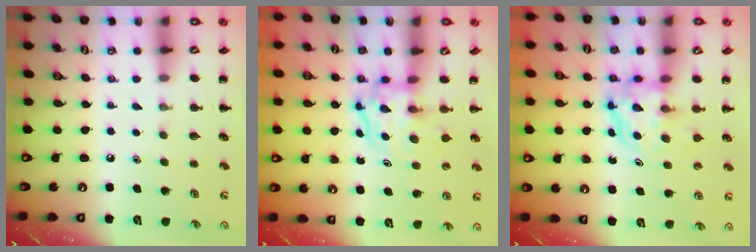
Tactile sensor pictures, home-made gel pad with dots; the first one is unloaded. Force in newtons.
{"total": 3.4, "press": 3.4, "slide": 0.3}
{"total": 4.0, "press": 3.9, "slide": 0.4}